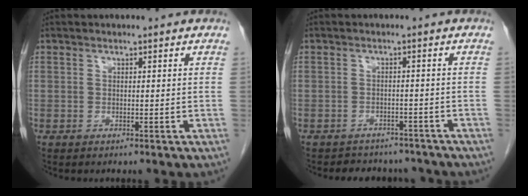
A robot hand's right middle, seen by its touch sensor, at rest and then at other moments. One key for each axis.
{"total": 7.4, "fx": -6.8, "fy": 3.0, "fz": 0.8, "tx": -0.010, "ty": 0.008, "tz": -0.077}